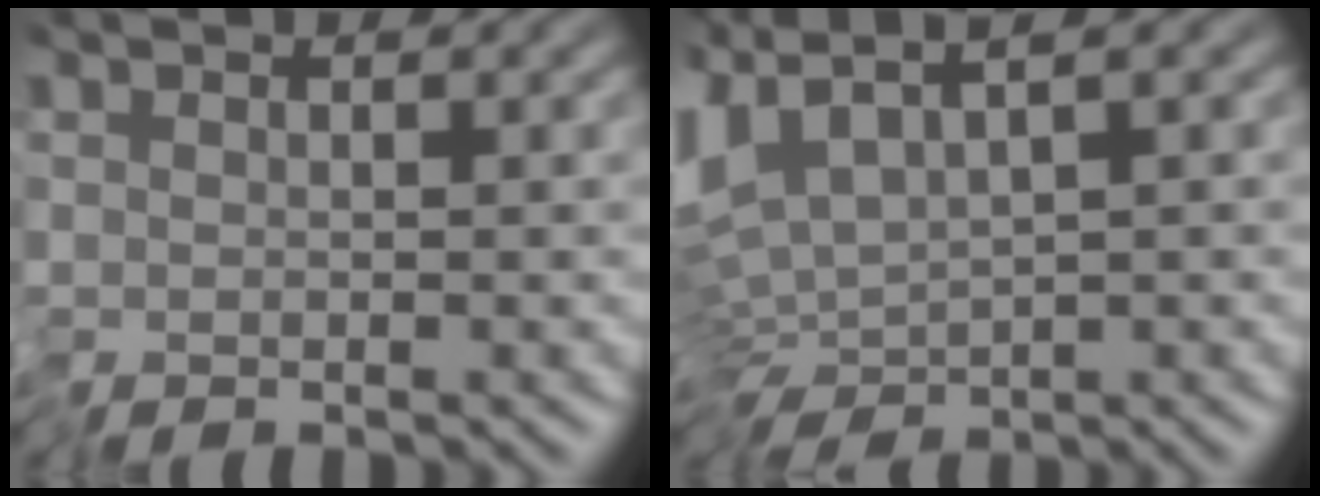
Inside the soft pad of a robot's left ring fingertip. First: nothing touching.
{"total": 7.8, "force": [0.4, 3.4, 7.1], "torque": [-0.159, -0.003, 0.026]}